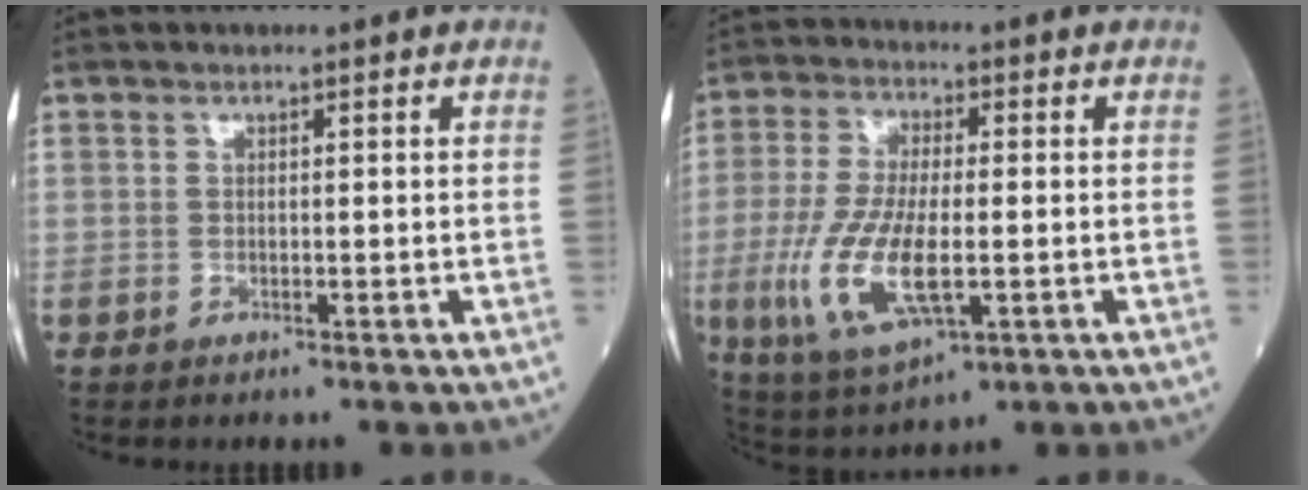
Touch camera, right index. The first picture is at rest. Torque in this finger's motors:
{"motor_torque": [1.26, -0.88, 1.02, 0.21]}